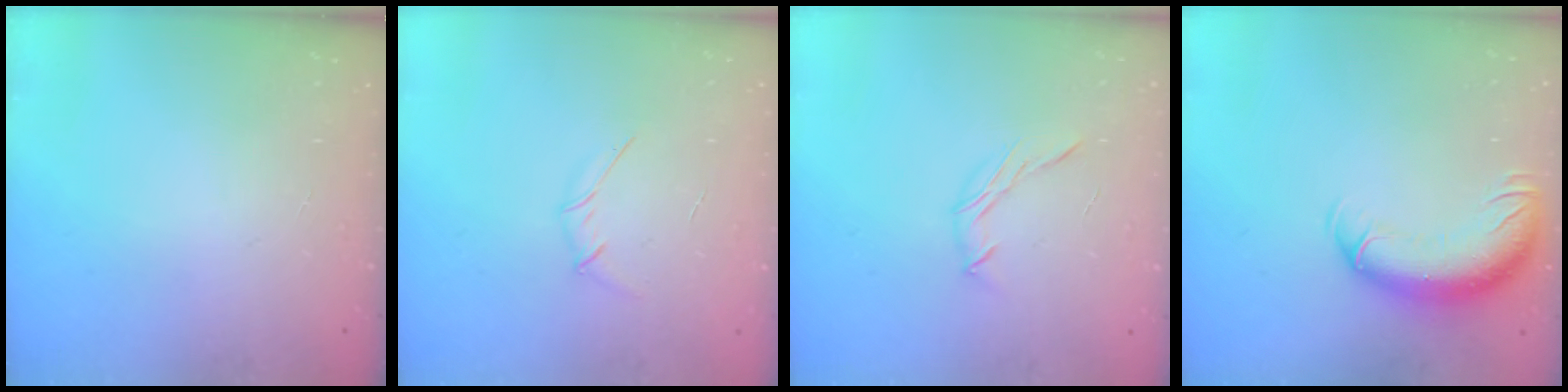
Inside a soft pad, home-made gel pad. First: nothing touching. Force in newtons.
{"total": 3.3, "press": 3.2, "slide": 0.9}
{"total": 5.7, "press": 5.6, "slide": 1.1}
{"total": 13.5, "press": 13.2, "slide": 2.9}